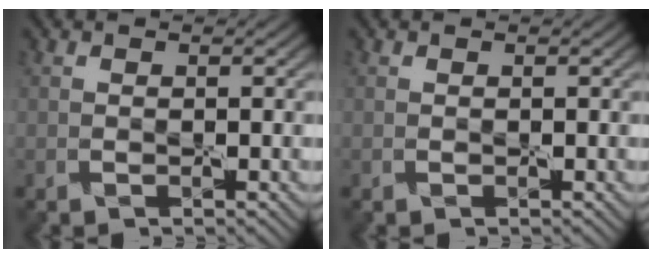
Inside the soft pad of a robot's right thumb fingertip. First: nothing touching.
{"total": 0.0}